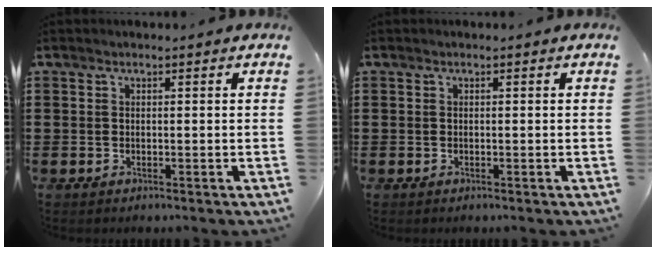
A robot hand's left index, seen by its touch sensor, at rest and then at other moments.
{"total": 0.0}